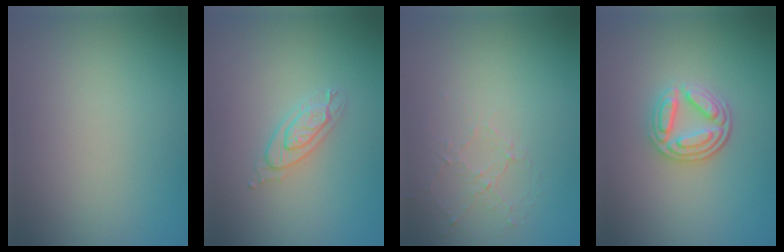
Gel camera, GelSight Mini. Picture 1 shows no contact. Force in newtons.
{"total": 2.2, "press": 2.2, "slide": 0.3}
{"total": 1.1, "press": 0.5, "slide": 1.0}
{"total": 3.6, "press": 3.2, "slide": 1.8}